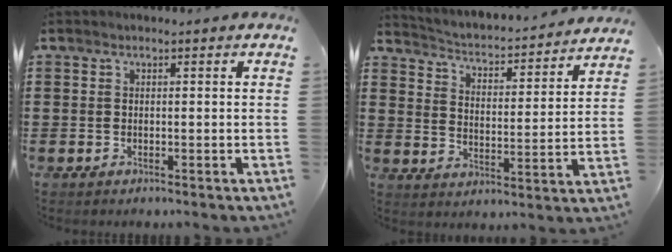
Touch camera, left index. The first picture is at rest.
{"total": 2.4, "force": [2.4, -0.2, 0.3], "torque": [-0.026, -0.035, 0.029]}